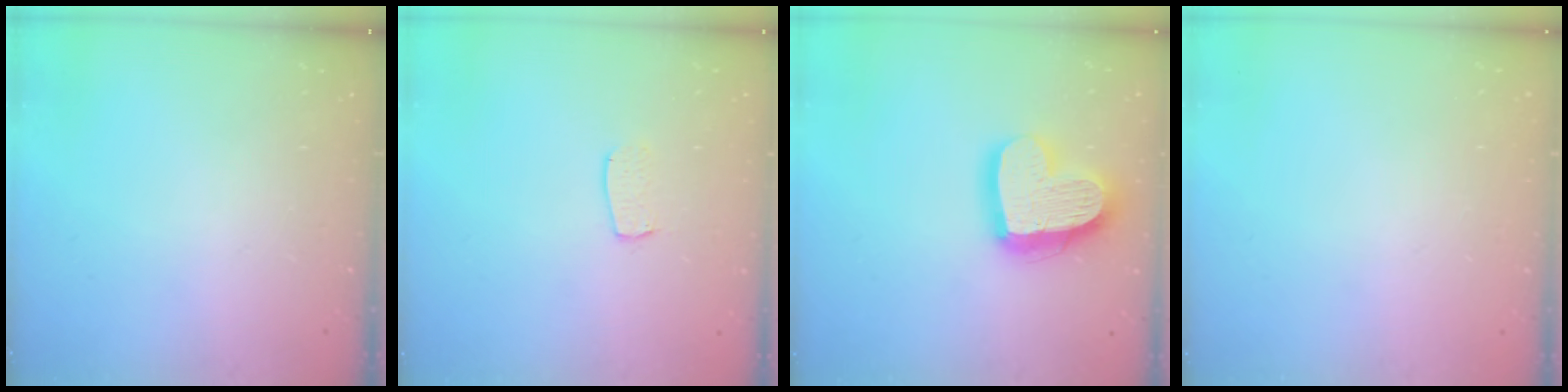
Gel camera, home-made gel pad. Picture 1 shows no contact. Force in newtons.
{"total": 5.9, "press": 5.9, "slide": 0.3}
{"total": 19.3, "press": 19.3, "slide": 1.6}
{"total": 0.0}